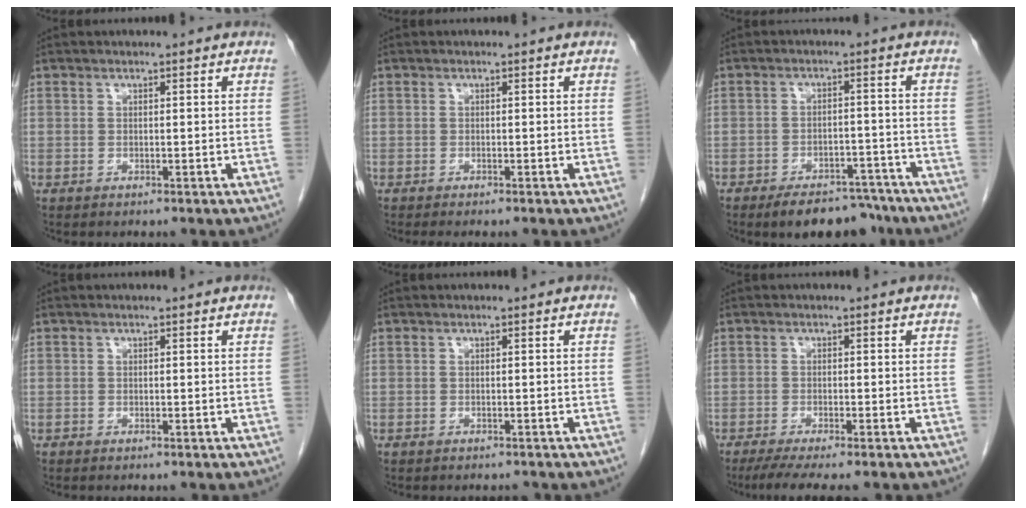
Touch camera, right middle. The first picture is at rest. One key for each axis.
{"total": 2.5, "fx": -2.1, "fy": 0.3, "fz": 1.2, "tx": -0.015, "ty": -0.004, "tz": -0.026}
{"total": 9.1, "fx": -7.4, "fy": 4.0, "fz": 3.5, "tx": -0.035, "ty": 0.012, "tz": -0.109}
{"total": 0.0}
{"total": 1.2, "fx": -1.1, "fy": 0.4, "fz": 0.2, "tx": -0.005, "ty": 0.000, "tz": -0.017}
{"total": 6.3, "fx": -5.1, "fy": 0.3, "fz": 3.7, "tx": -0.053, "ty": -0.014, "tz": -0.081}